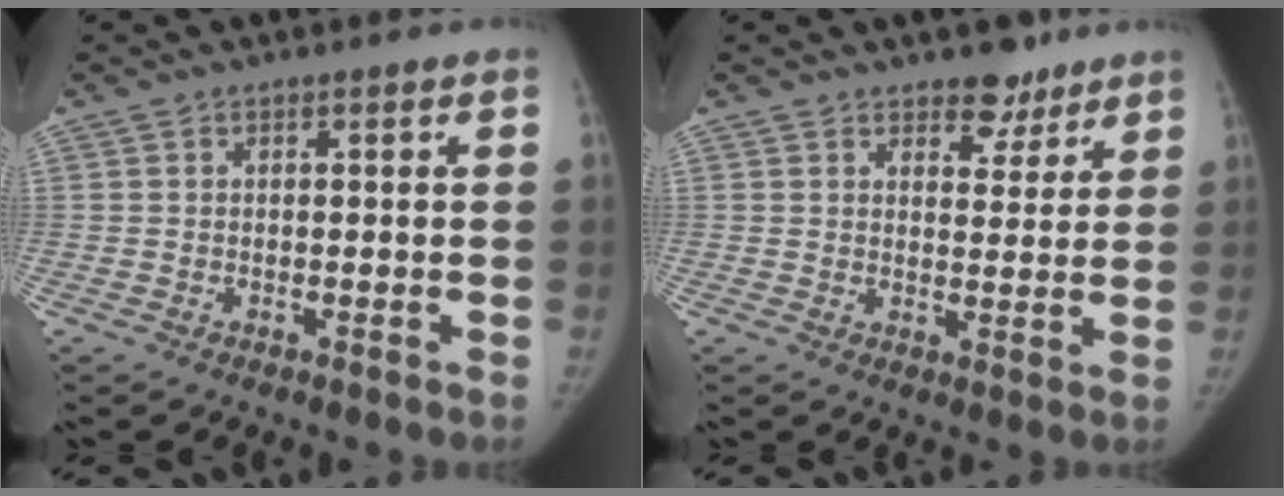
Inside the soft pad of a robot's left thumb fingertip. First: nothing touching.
{"total": 5.5, "force": [4.2, 3.0, 2.0], "torque": [0.004, -0.027, 0.061]}